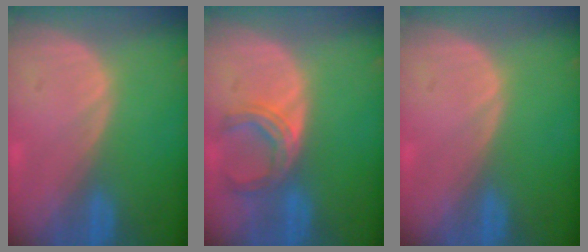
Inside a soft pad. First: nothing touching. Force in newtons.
{"total": 4.9, "press": 4.8, "slide": 1.1}
{"total": 0.0}